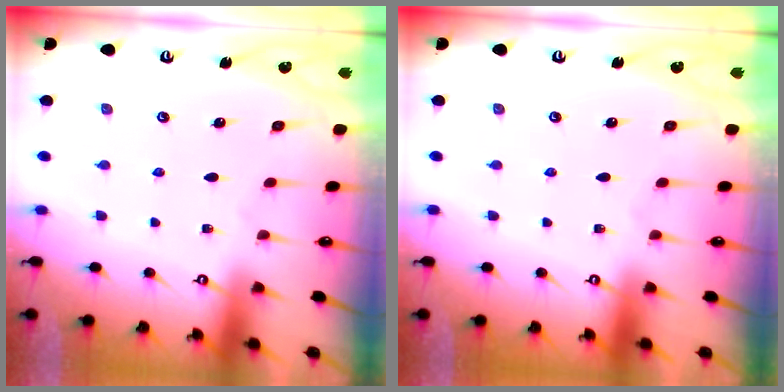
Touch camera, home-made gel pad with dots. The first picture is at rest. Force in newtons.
{"total": 0.0}